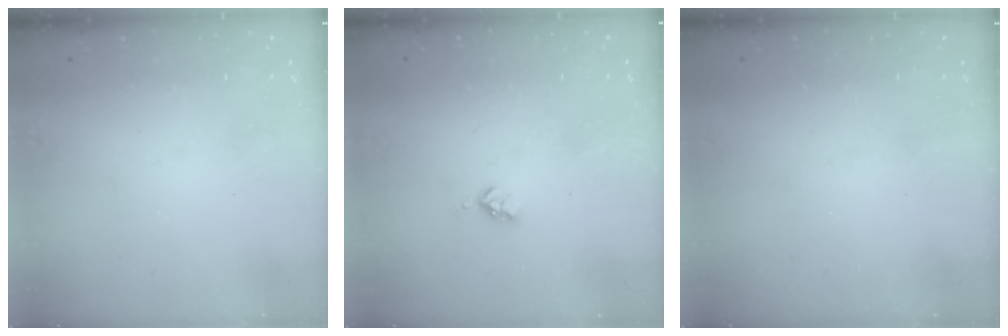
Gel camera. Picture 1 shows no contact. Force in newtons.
{"total": 2.7, "press": 2.6, "slide": 0.5}
{"total": 0.0}